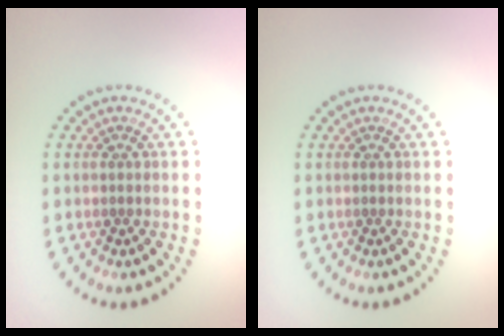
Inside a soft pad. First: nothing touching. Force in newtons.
{"total": 0.0}